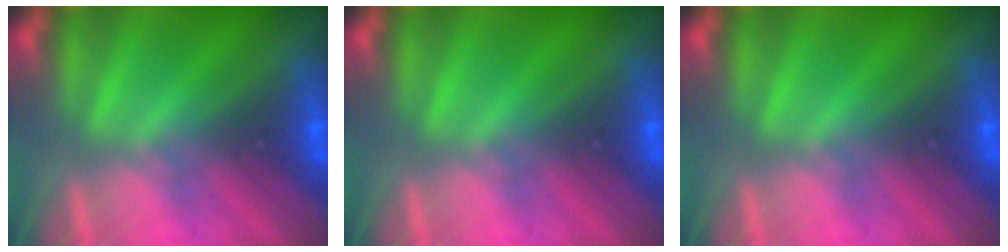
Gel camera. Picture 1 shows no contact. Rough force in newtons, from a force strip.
{"total": 0.0}
{"total": 0.0}